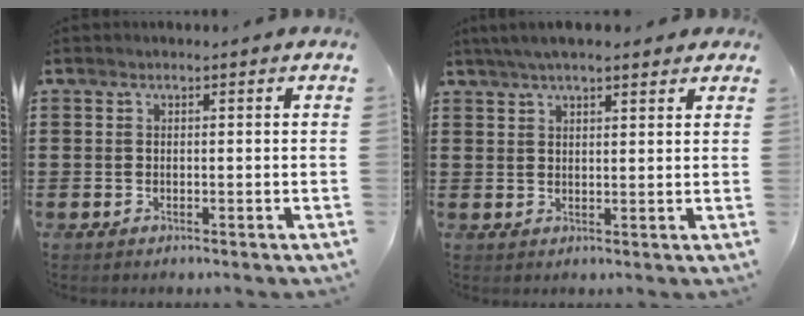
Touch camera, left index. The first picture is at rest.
{"total": 4.2, "force": [3.4, 0.8, 2.3], "torque": [-0.052, 0.004, 0.062]}